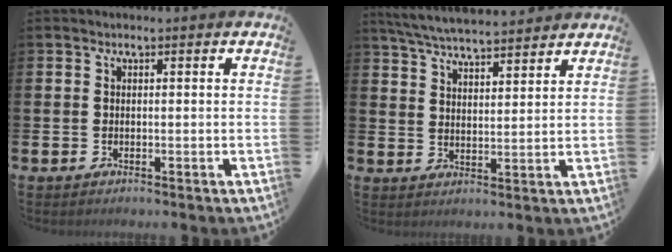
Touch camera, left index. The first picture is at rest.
{"total": 6.0, "force": [5.9, 0.5, 1.2], "torque": [-0.046, -0.028, 0.107]}